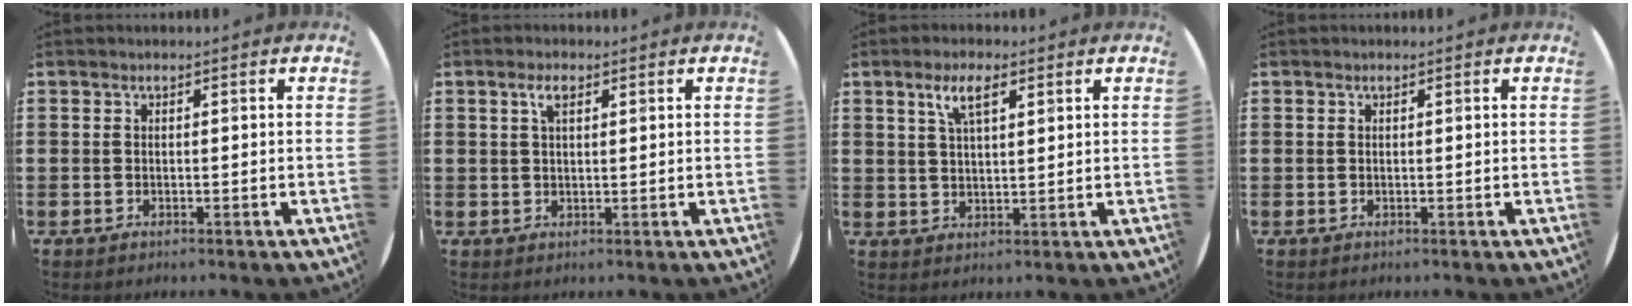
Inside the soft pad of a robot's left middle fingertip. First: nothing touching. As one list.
[{"total": 2.6, "force": [1.4, 0.9, 1.9], "torque": [-0.043, 0.007, 0.023]}, {"total": 4.4, "force": [2.6, 1.5, 3.2], "torque": [-0.065, 0.006, 0.043]}, {"total": 0.0}]